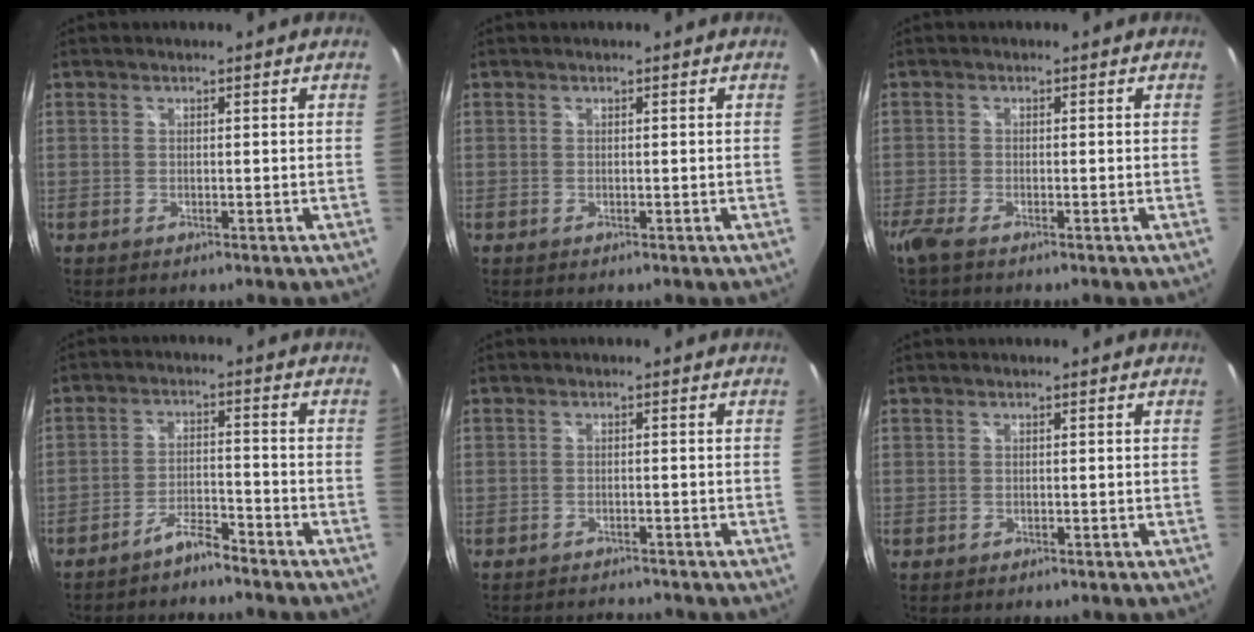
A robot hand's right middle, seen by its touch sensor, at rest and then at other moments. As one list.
[{"total": 0.0}, {"total": 2.9, "force": [-2.1, 0.4, 1.9], "torque": [-0.046, -0.010, -0.045]}, {"total": 4.3, "force": [-4.0, 0.4, 1.5], "torque": [-0.043, 0.009, -0.071]}, {"total": 3.7, "force": [-3.5, 0.7, 0.7], "torque": [-0.021, -0.007, -0.054]}, {"total": 0.0}]